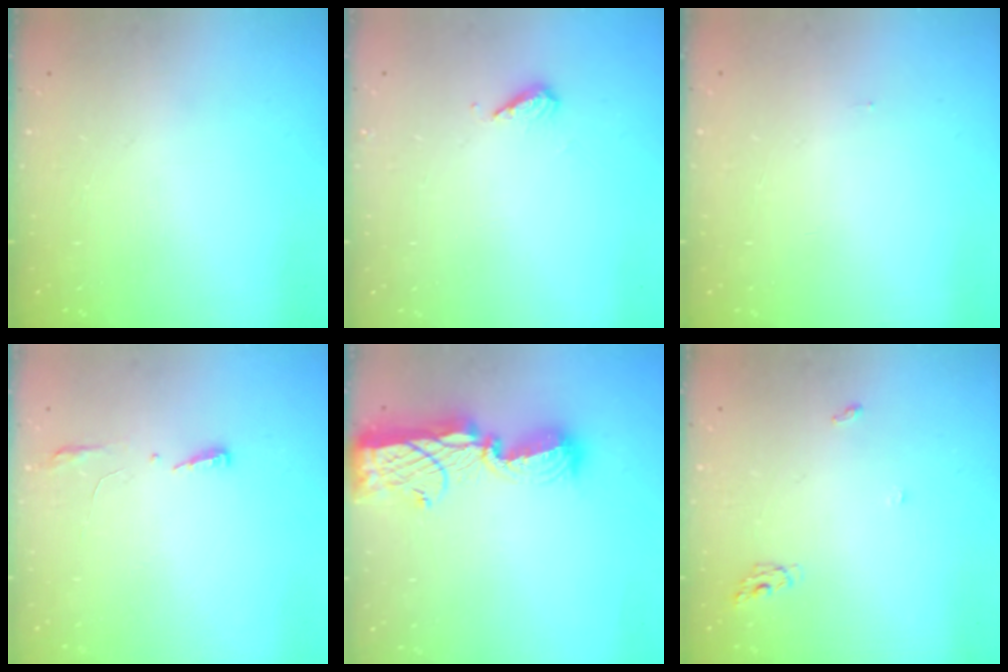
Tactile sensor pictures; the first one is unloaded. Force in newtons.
{"total": 5.8, "press": 5.6, "slide": 1.3}
{"total": 6.0, "press": 0.9, "slide": 5.9}
{"total": 3.8, "press": 3.6, "slide": 1.2}
{"total": 14.4, "press": 14.3, "slide": 1.7}
{"total": 4.4, "press": 4.4, "slide": 0.3}